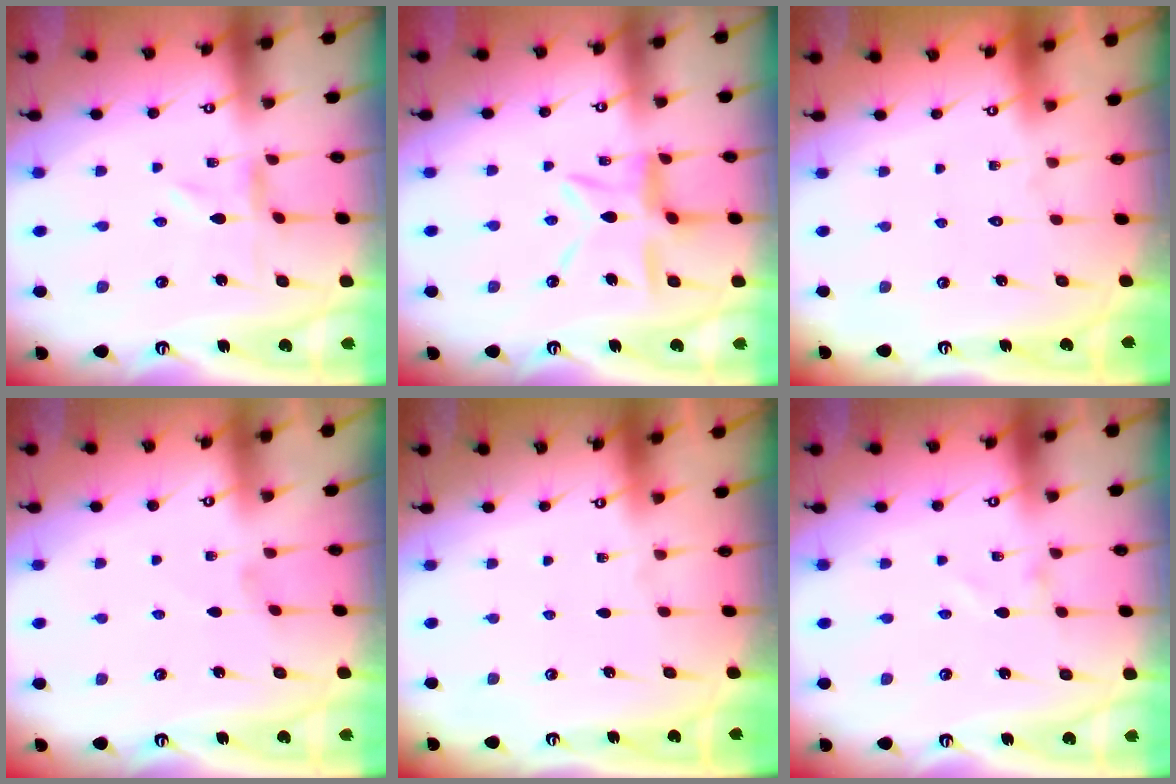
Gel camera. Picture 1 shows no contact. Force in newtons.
{"total": 10.3, "press": 10.2, "slide": 1.0}
{"total": 1.6, "press": 1.6, "slide": 0.1}
{"total": 0.0}
{"total": 0.0}
{"total": 1.3, "press": 1.3, "slide": 0.0}